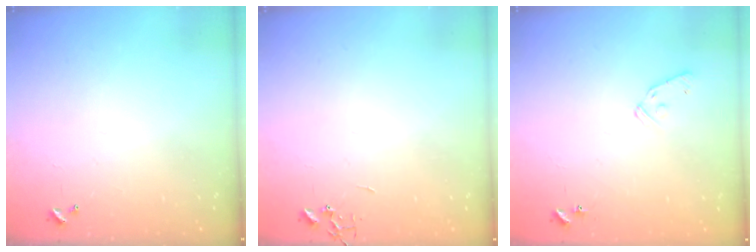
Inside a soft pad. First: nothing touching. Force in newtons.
{"total": 0.0}
{"total": 8.0, "press": 7.9, "slide": 0.7}